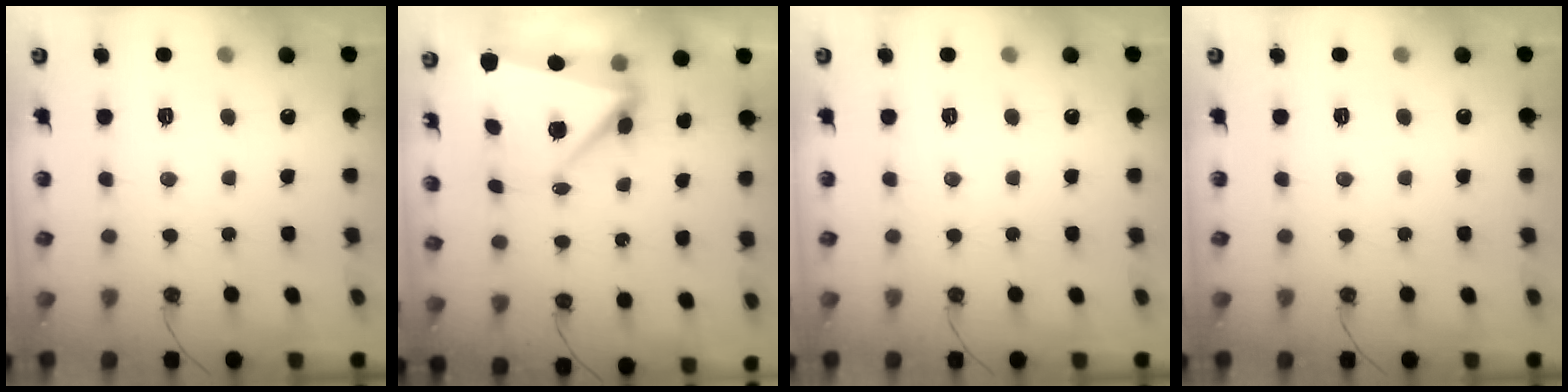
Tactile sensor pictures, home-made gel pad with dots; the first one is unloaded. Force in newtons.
{"total": 7.1, "press": 6.7, "slide": 2.1}
{"total": 0.0}
{"total": 0.0}